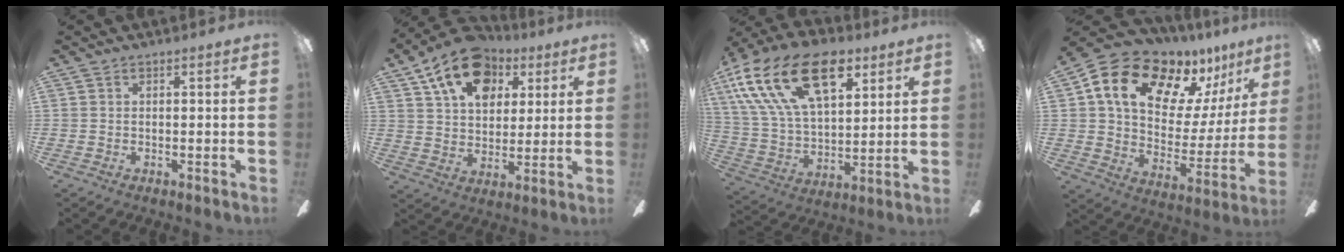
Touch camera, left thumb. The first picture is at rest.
{"total": 16.7, "force": [8.6, 10.9, 9.3], "torque": [-0.139, -0.028, 0.155]}
{"total": 25.9, "force": [12.7, 13.9, 17.9], "torque": [-0.344, -0.050, 0.221]}
{"total": 18.2, "force": [12.0, 10.4, 8.8], "torque": [-0.148, -0.075, 0.212]}